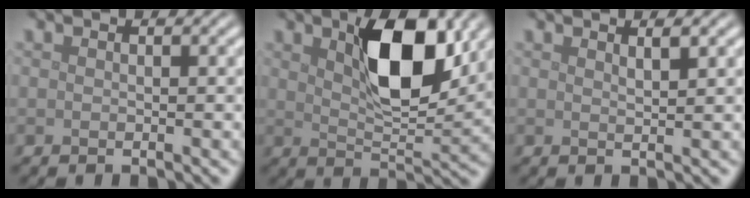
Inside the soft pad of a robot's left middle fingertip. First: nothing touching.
{"total": 8.0, "force": [3.0, 3.3, 6.6], "torque": [-0.107, 0.002, 0.051]}
{"total": 1.2, "force": [0.8, 0.3, 0.8], "torque": [-0.008, 0.002, 0.011]}